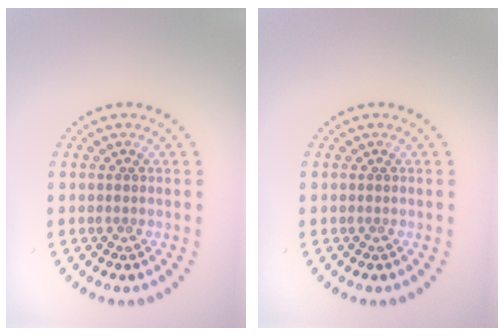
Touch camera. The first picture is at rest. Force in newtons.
{"total": 0.0}